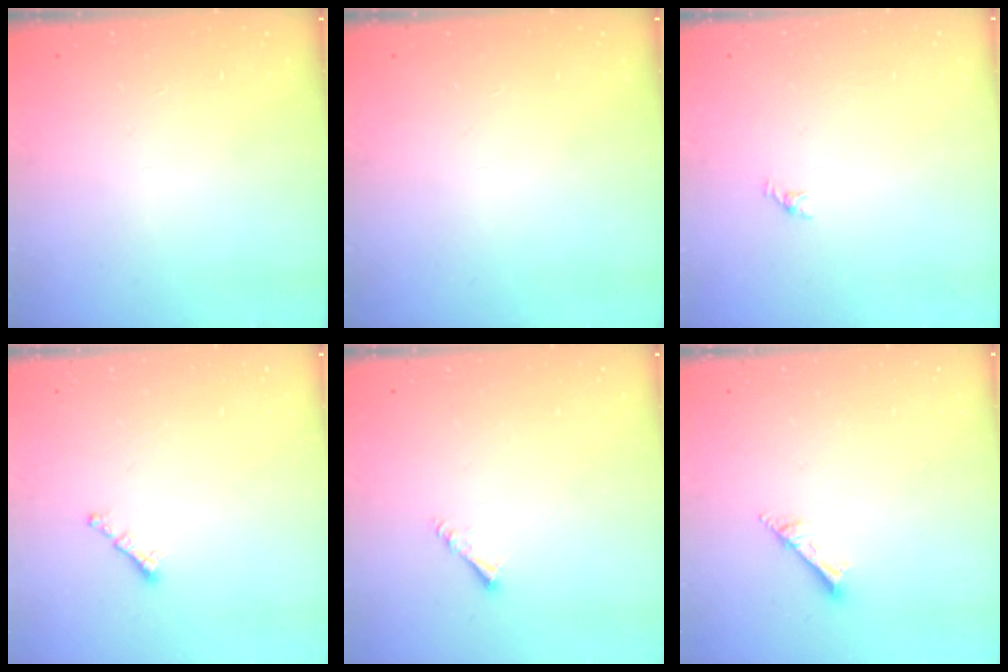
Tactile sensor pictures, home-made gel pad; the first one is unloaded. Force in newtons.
{"total": 0.0}
{"total": 0.5, "press": 0.3, "slide": 0.4}
{"total": 0.7, "press": 0.6, "slide": 0.4}
{"total": 1.6, "press": 1.6, "slide": 0.3}
{"total": 1.7, "press": 1.6, "slide": 0.1}